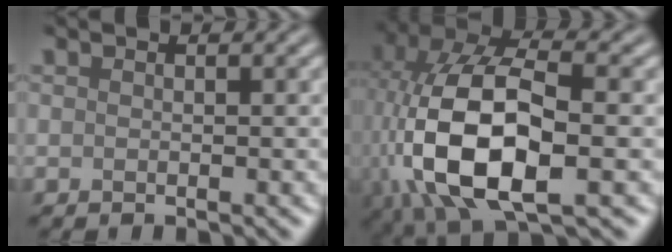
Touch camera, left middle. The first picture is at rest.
{"total": 12.7, "force": [-2.0, 6.2, 10.8], "torque": [-0.230, 0.003, -0.039]}